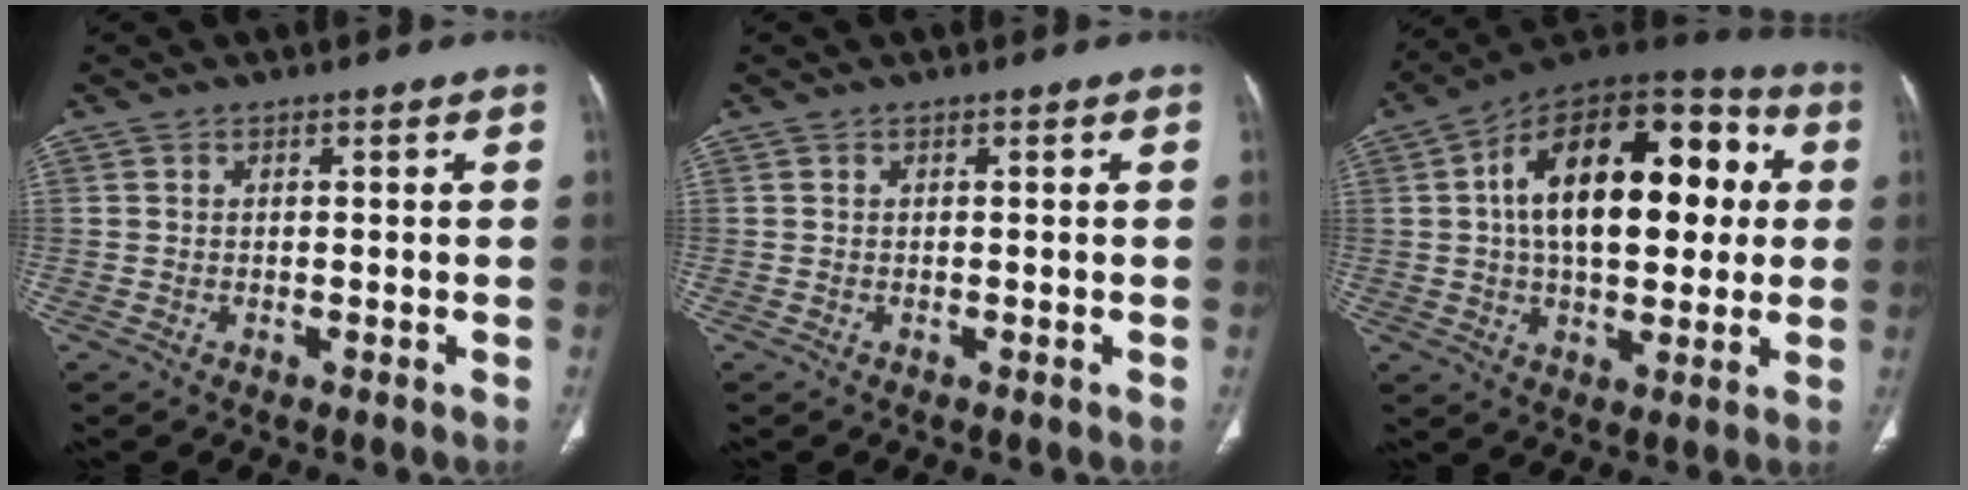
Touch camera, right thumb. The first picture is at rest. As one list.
[{"total": 0.0}, {"total": 25.2, "force": [3.8, 13.8, 20.7], "torque": [-0.296, 0.032, 0.050]}]